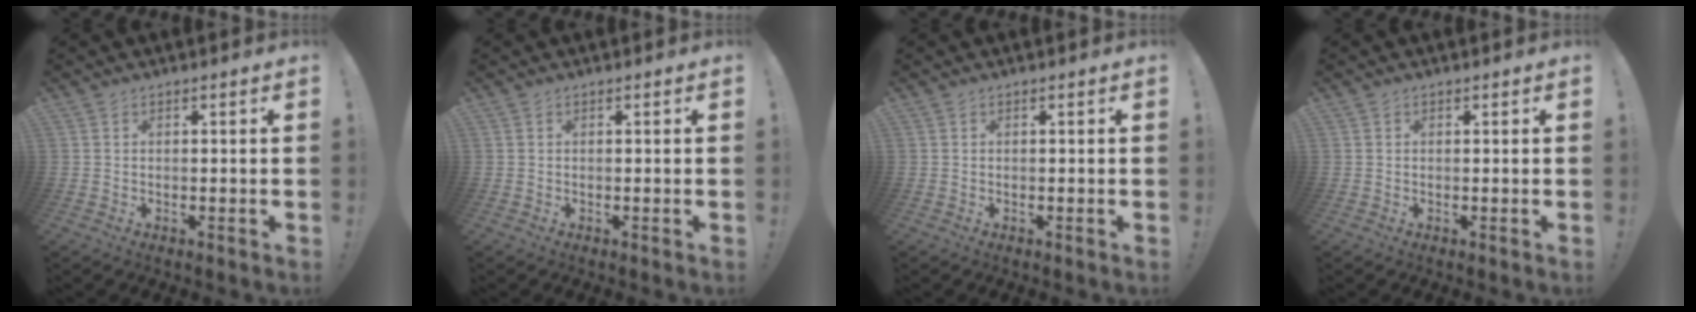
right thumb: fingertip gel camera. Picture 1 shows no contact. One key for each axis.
{"total": 0.0}
{"total": 0.0}
{"total": 0.0}